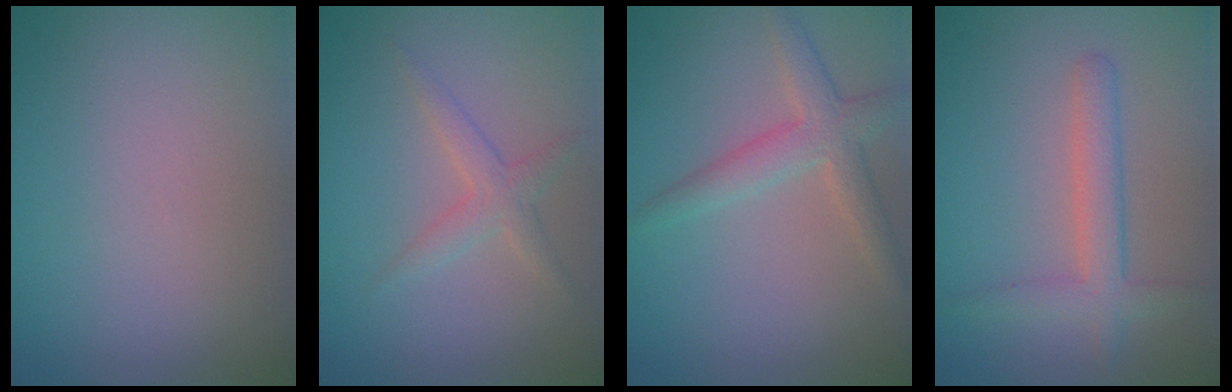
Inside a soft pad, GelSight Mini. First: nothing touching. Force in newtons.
{"total": 1.9, "press": 1.9, "slide": 0.1}
{"total": 3.0, "press": 3.0, "slide": 0.1}
{"total": 2.8, "press": 2.8, "slide": 0.1}